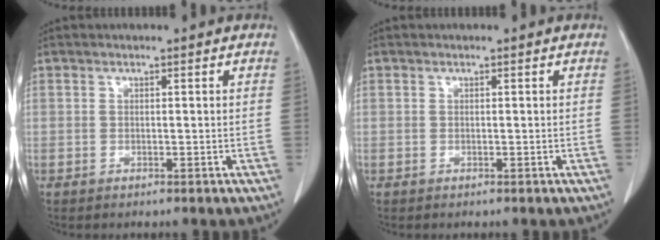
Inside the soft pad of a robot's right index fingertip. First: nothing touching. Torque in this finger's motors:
{"motor_torque": [0.00, 0.00, 0.00, 0.00]}